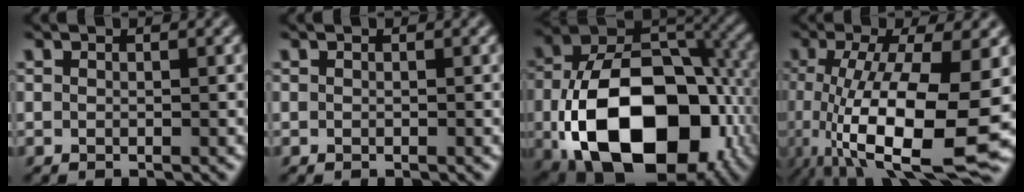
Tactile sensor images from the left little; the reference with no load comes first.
{"total": 0.0}
{"total": 17.7, "force": [-5.1, 11.4, 12.6], "torque": [-0.230, -0.040, -0.067]}
{"total": 12.6, "force": [-3.7, 4.0, 11.4], "torque": [-0.207, -0.025, -0.060]}